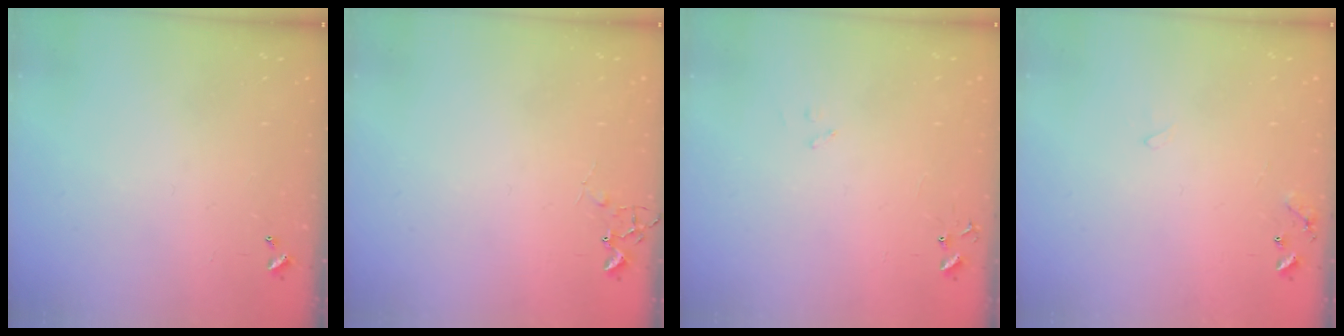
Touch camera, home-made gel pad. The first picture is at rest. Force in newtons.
{"total": 5.4, "press": 5.3, "slide": 0.8}
{"total": 7.8, "press": 7.8, "slide": 0.7}
{"total": 6.1, "press": 6.1, "slide": 0.5}